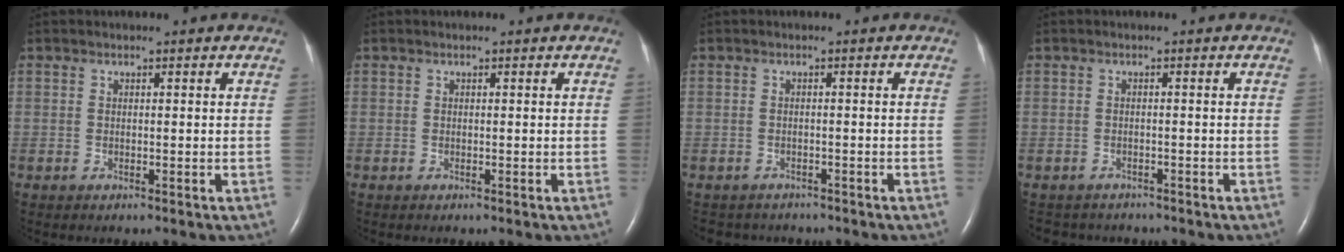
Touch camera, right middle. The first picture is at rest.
{"total": 0.0}
{"total": 3.8, "force": [-3.5, 1.5, 0.0], "torque": [-0.003, 0.000, -0.047]}
{"total": 4.1, "force": [-3.8, 1.6, 0.2], "torque": [-0.003, -0.001, -0.051]}